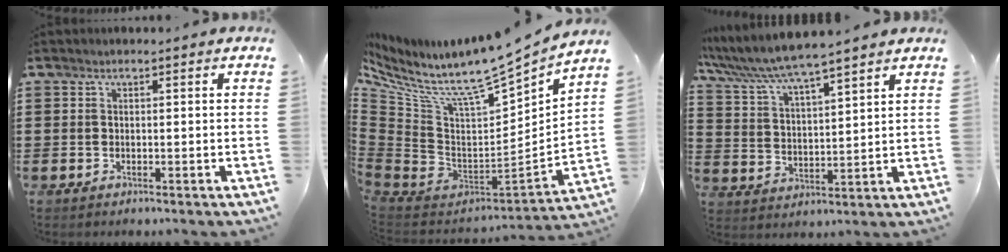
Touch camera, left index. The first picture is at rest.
{"total": 9.5, "force": [7.4, 1.3, 5.8], "torque": [-0.135, -0.064, 0.119]}
{"total": 5.9, "force": [5.4, -0.1, 2.5], "torque": [-0.073, -0.030, 0.089]}